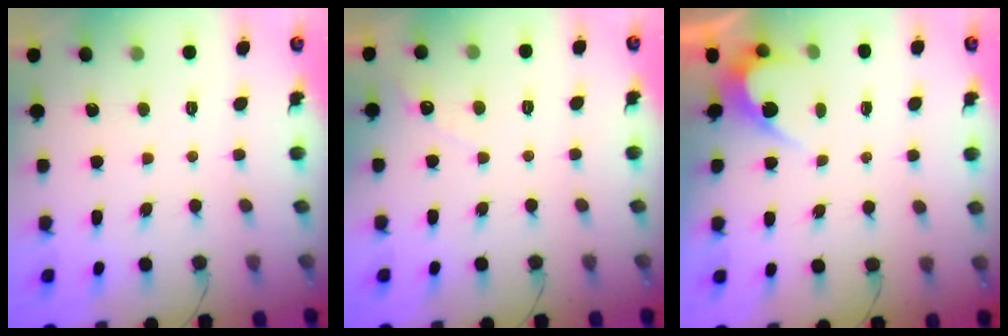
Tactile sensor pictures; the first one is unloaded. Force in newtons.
{"total": 2.8, "press": 2.8, "slide": 0.1}
{"total": 2.4, "press": 2.4, "slide": 0.1}